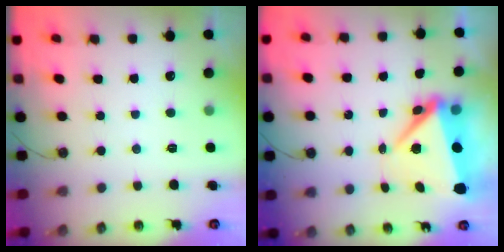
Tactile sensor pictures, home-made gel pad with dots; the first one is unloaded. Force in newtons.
{"total": 8.9, "press": 8.9, "slide": 0.8}